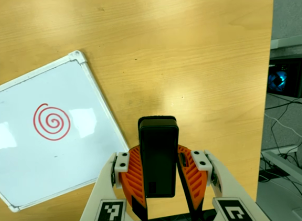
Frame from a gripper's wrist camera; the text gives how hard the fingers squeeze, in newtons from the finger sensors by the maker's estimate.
{"total": 9.5, "left": 7.2, "right": 11.8}